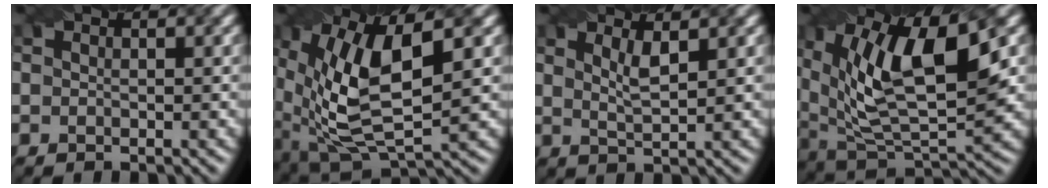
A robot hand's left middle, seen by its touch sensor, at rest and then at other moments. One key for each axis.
{"total": 11.9, "fx": 1.6, "fy": 5.5, "fz": 10.4, "tx": -0.209, "ty": -0.008, "tz": 0.030}
{"total": 2.3, "fx": 1.0, "fy": 0.5, "fz": 2.0, "tx": -0.034, "ty": -0.005, "tz": 0.020}
{"total": 12.4, "fx": 4.2, "fy": 5.0, "fz": 10.6, "tx": -0.185, "ty": 0.001, "tz": 0.071}